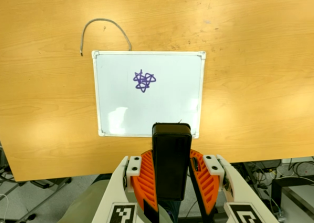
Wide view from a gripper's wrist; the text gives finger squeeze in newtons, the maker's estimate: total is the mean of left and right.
{"total": 8.5, "left": 6.8, "right": 10.2}